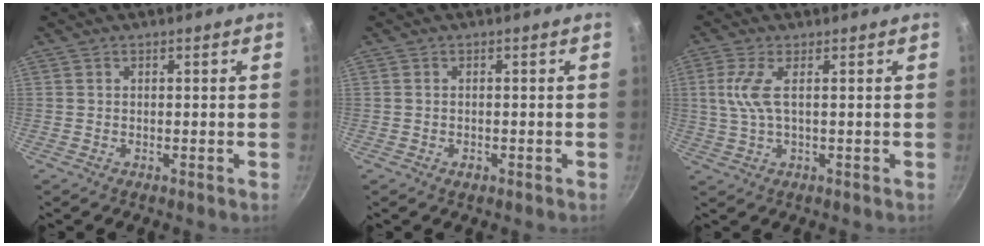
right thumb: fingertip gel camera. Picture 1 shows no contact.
{"total": 1.2, "force": [-0.6, 0.7, 0.8], "torque": [-0.013, 0.002, -0.010]}
{"total": 5.6, "force": [0.7, 1.7, 5.3], "torque": [-0.127, 0.003, 0.016]}